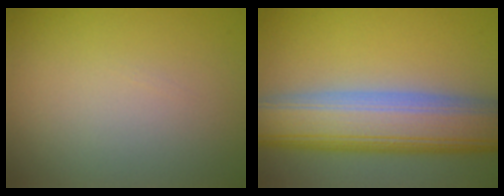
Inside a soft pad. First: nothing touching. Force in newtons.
{"total": 10.6, "press": 10.5, "slide": 0.6}